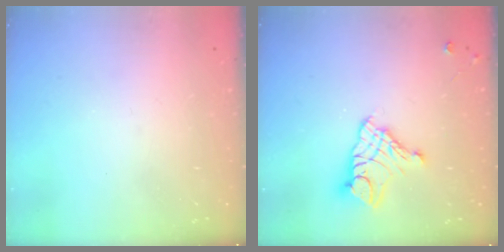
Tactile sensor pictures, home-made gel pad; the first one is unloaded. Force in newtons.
{"total": 11.6, "press": 11.6, "slide": 1.1}